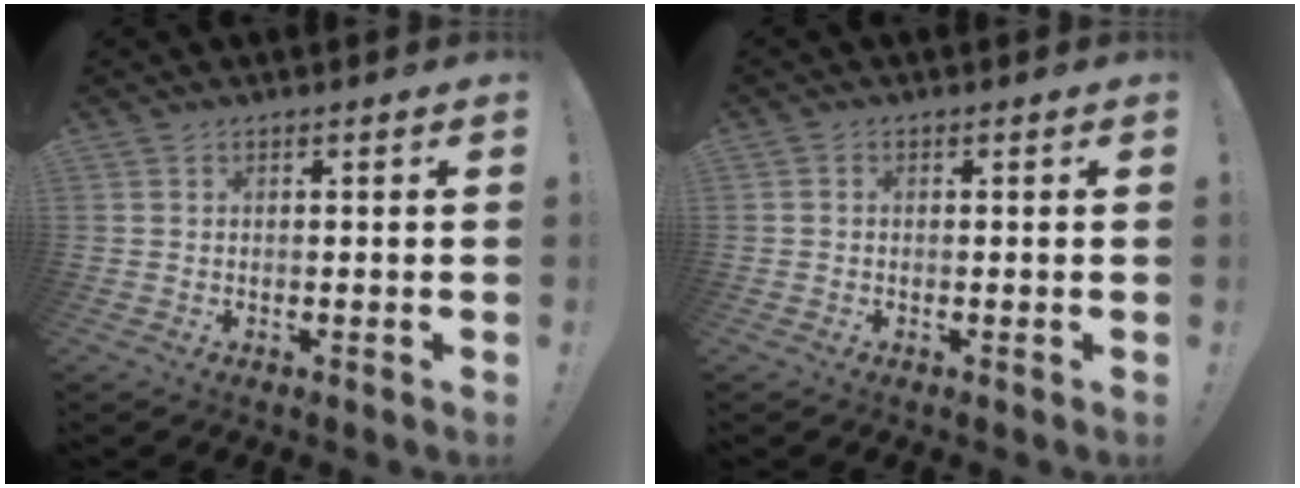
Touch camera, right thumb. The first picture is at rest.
{"total": 0.5, "force": [-0.3, 0.4, 0.1], "torque": [-0.005, 0.002, -0.005]}